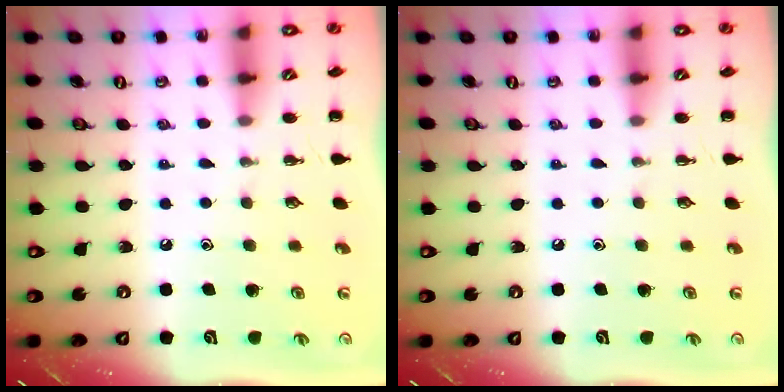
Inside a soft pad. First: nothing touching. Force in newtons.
{"total": 0.0}